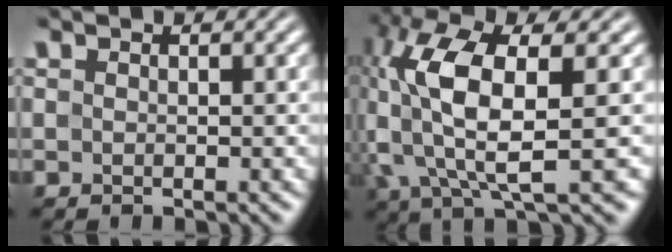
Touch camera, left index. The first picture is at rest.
{"total": 10.3, "force": [1.2, 3.8, 9.5], "torque": [-0.209, 0.007, 0.020]}